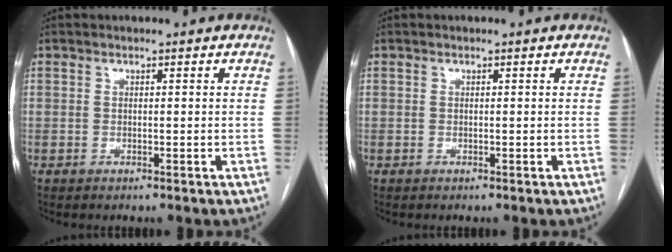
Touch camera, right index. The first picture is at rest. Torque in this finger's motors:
{"motor_torque": [0.00, 0.00, 0.01, 0.00]}